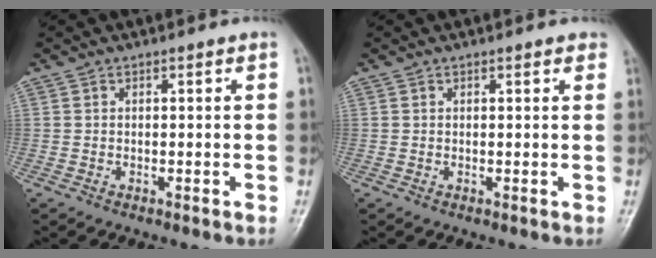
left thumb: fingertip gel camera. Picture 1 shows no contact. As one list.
[{"total": 1.5, "force": [1.1, 0.6, 0.8], "torque": [-0.003, -0.001, 0.007]}]